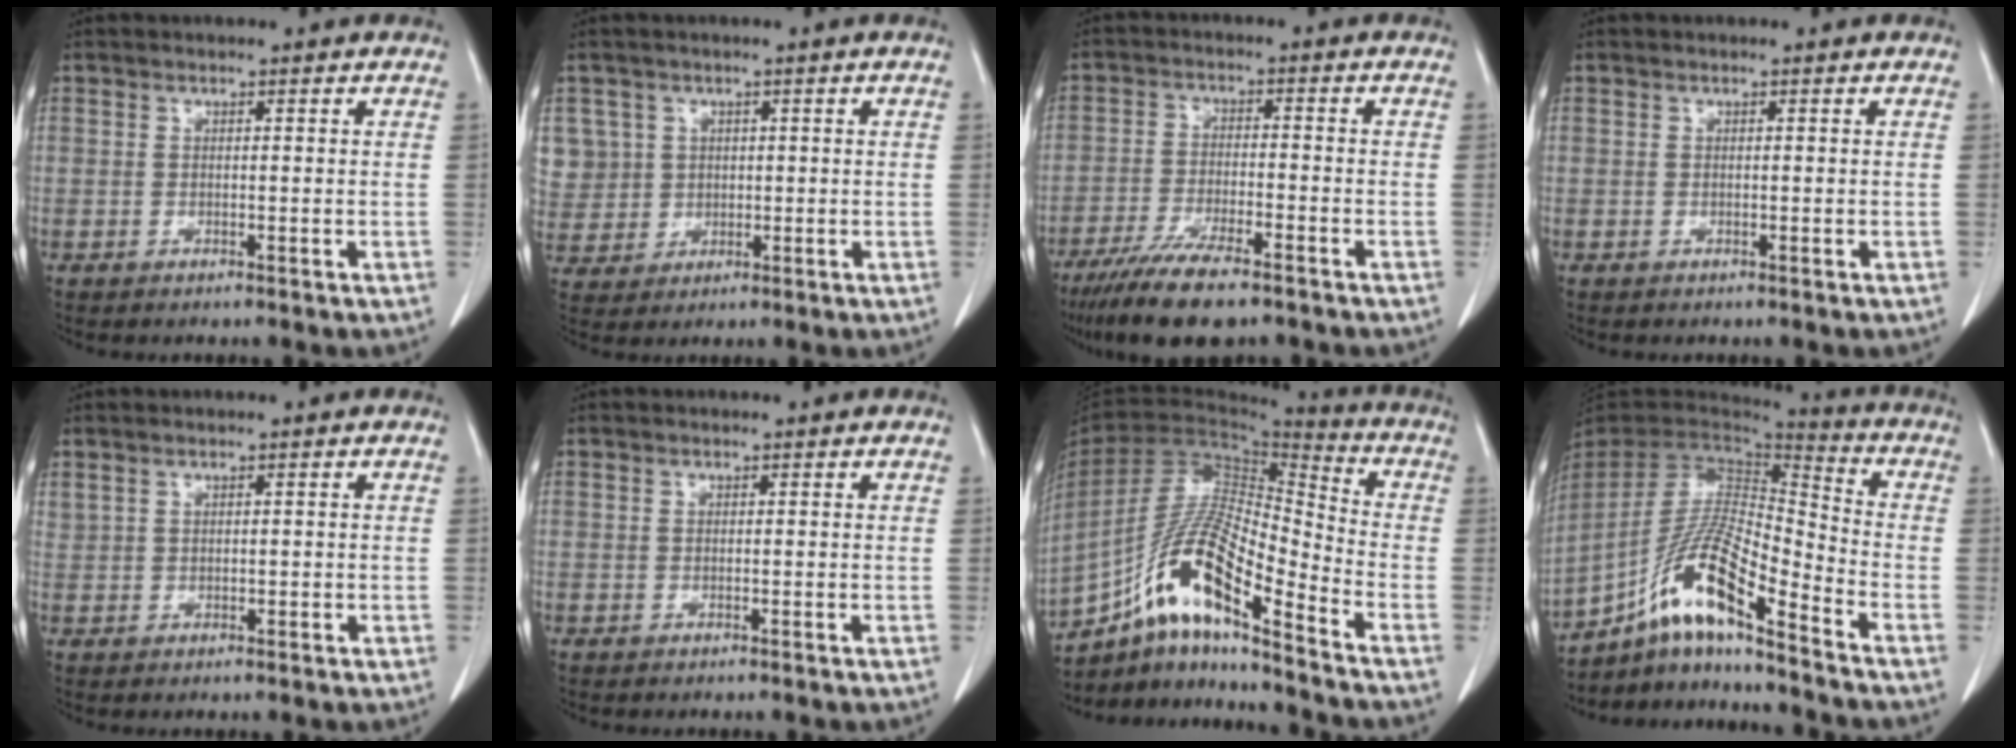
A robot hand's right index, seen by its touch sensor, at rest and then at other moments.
{"total": 8.8, "force": [2.5, 8.4, 0.8], "torque": [-0.042, 0.032, 0.076]}
{"total": 10.4, "force": [-7.8, 1.8, 6.6], "torque": [-0.115, -0.023, -0.129]}
{"total": 0.0}
{"total": 1.3, "force": [0.7, 0.9, 0.8], "torque": [-0.020, 0.008, 0.024]}
{"total": 0.0}
{"total": 16.3, "force": [-10.4, 2.2, 12.3], "torque": [-0.239, 0.004, -0.190]}
{"total": 14.8, "force": [-9.6, 1.4, 11.2], "torque": [-0.218, 0.003, -0.177]}